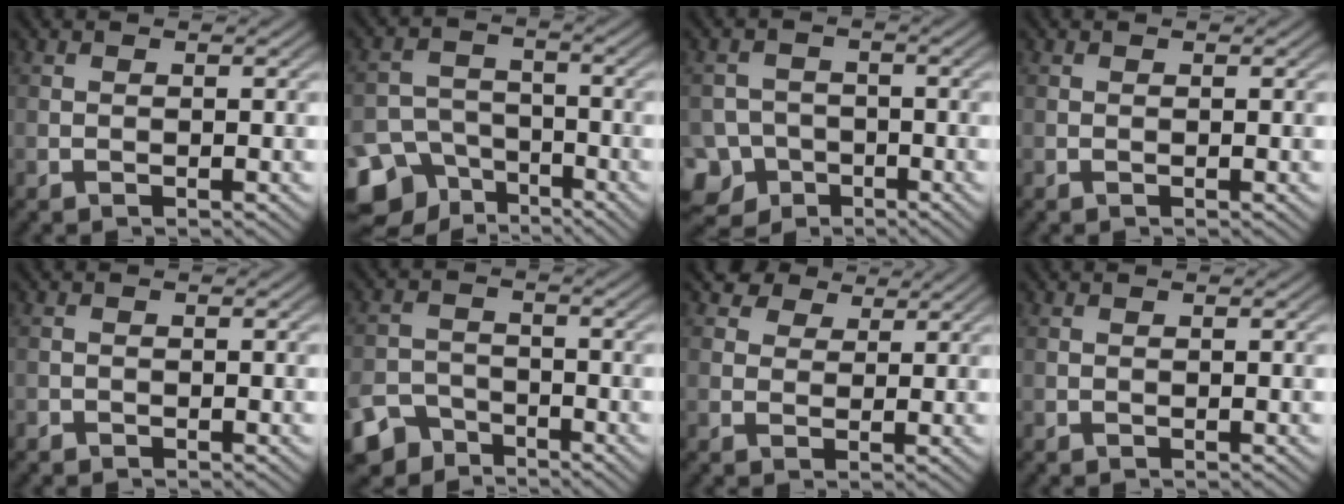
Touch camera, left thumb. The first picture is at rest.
{"total": 10.7, "force": [-6.8, 7.4, 3.7], "torque": [-0.081, -0.023, -0.117]}
{"total": 8.2, "force": [-4.8, 6.3, 1.9], "torque": [-0.043, -0.025, -0.097]}
{"total": 0.0}
{"total": 0.8, "force": [-0.6, 0.4, 0.0], "torque": [0.002, -0.003, -0.013]}
{"total": 5.7, "force": [-4.6, 3.1, 1.4], "torque": [-0.024, -0.008, -0.090]}
{"total": 4.4, "force": [3.0, 2.7, 1.7], "torque": [-0.042, -0.002, 0.056]}
{"total": 0.0}